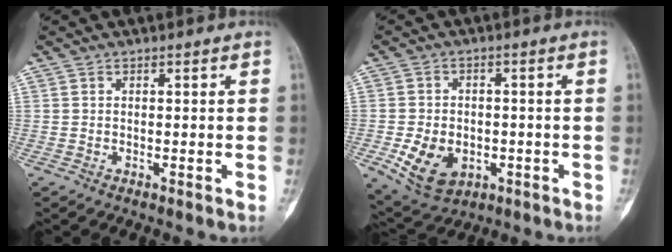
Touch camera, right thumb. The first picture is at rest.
{"total": 9.8, "force": [-2.8, 7.0, 6.3], "torque": [-0.097, 0.006, -0.033]}